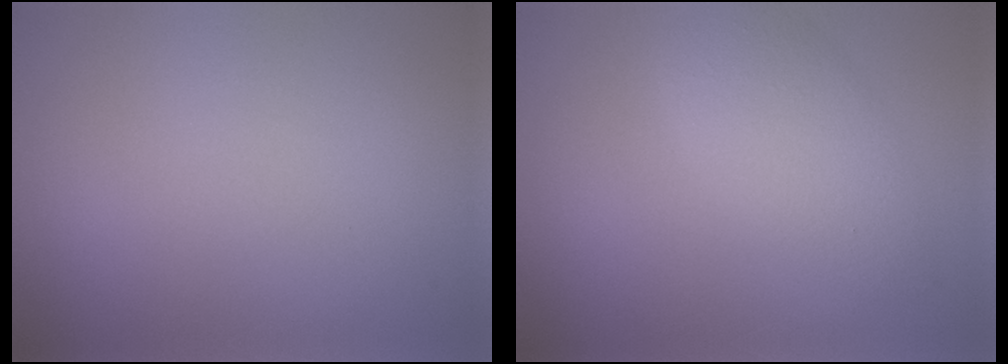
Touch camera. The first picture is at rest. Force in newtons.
{"total": 3.5, "press": 3.5, "slide": 0.2}